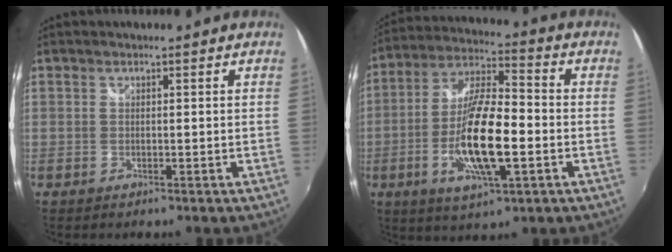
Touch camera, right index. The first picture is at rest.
{"total": 15.9, "force": [-4.1, 4.2, 14.8], "torque": [-0.295, -0.007, -0.077]}